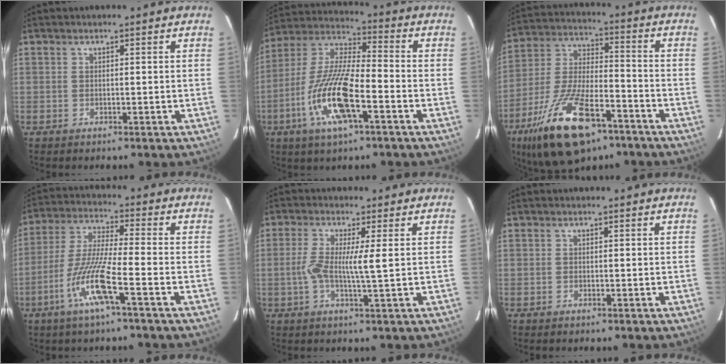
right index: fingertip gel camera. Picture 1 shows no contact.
{"total": 15.3, "force": [-5.8, 3.3, 13.8], "torque": [-0.289, -0.006, -0.108]}
{"total": 18.8, "force": [-11.4, 6.0, 13.7], "torque": [-0.288, -0.025, -0.204]}
{"total": 10.8, "force": [-4.8, -0.1, 9.7], "torque": [-0.200, -0.006, -0.099]}
{"total": 5.3, "force": [0.1, -0.1, 5.3], "torque": [-0.111, -0.002, -0.002]}
{"total": 0.0}